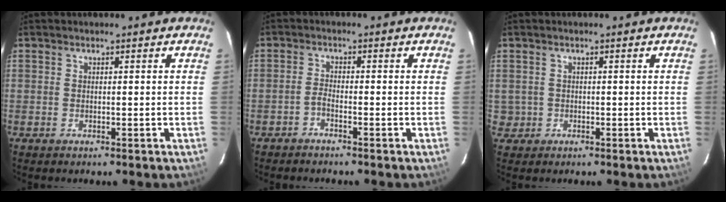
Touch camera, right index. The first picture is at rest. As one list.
[{"total": 1.5, "force": [-1.3, 0.2, 0.7], "torque": [-0.025, 0.005, -0.029]}, {"total": 2.3, "force": [-0.3, 2.2, 0.0], "torque": [0.005, 0.012, 0.001]}]